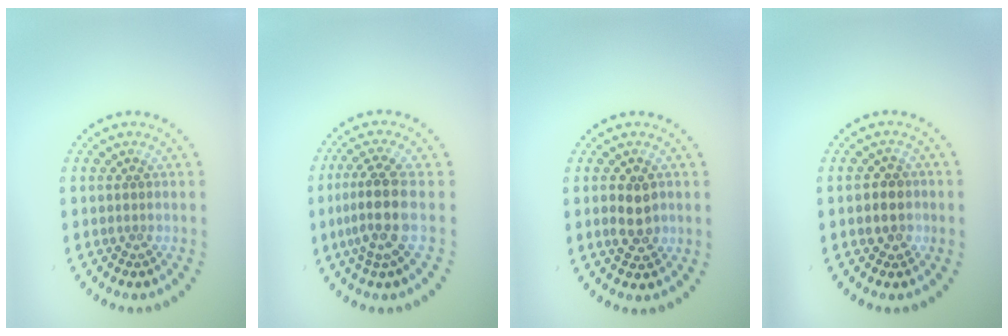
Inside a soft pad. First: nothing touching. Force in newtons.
{"total": 3.8, "press": 3.0, "slide": 2.3}
{"total": 2.6, "press": 2.6, "slide": 0.0}
{"total": 1.8, "press": 1.7, "slide": 0.6}